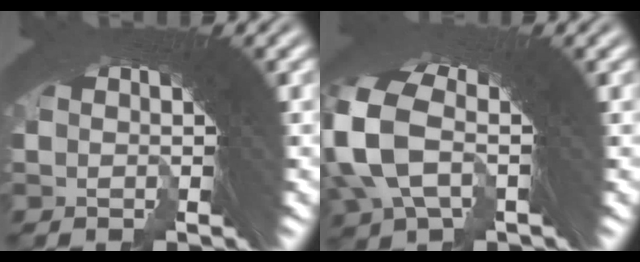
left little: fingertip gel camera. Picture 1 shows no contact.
{"total": 4.3, "force": [0.1, 2.2, 3.6], "torque": [-0.107, -0.011, 0.008]}